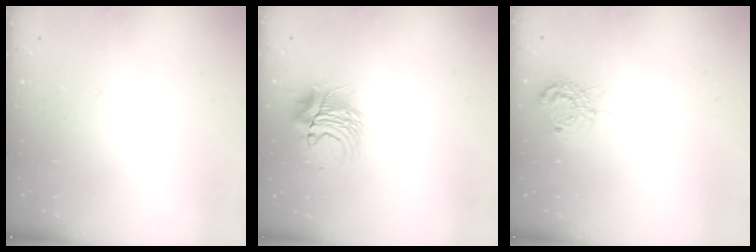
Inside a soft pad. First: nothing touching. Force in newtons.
{"total": 9.4, "press": 9.4, "slide": 0.5}
{"total": 8.6, "press": 8.6, "slide": 0.8}